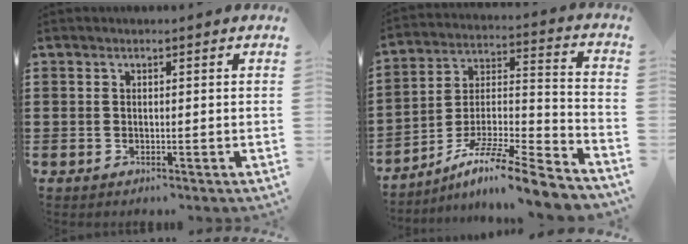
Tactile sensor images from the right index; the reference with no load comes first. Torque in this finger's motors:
{"motor_torque": [0.34, 0.22, 0.36, 0.14]}